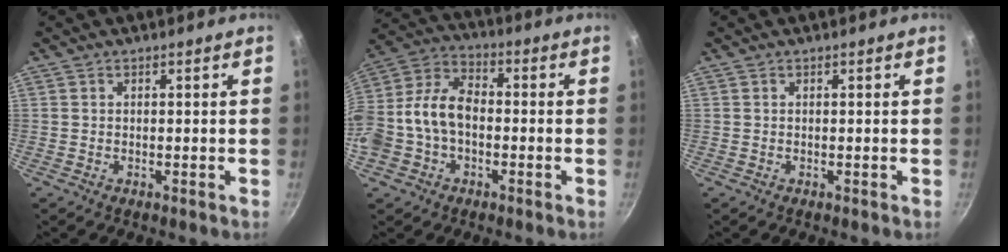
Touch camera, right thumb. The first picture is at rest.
{"total": 13.8, "force": [-2.2, 9.6, 9.8], "torque": [-0.176, 0.049, -0.054]}
{"total": 0.0}